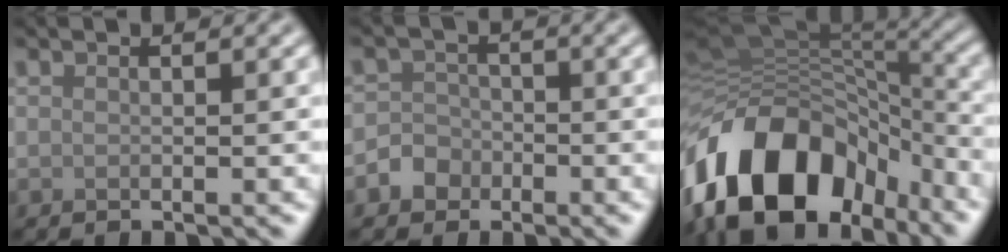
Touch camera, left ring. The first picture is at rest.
{"total": 2.7, "force": [-1.4, 2.3, 0.3], "torque": [0.019, 0.005, -0.036]}
{"total": 15.2, "force": [-8.2, 9.5, 8.5], "torque": [-0.179, 0.014, -0.135]}